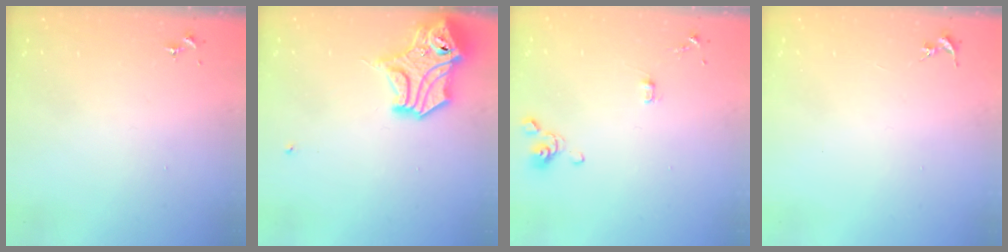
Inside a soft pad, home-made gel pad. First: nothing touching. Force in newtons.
{"total": 14.1, "press": 14.0, "slide": 1.9}
{"total": 4.4, "press": 4.0, "slide": 1.8}
{"total": 0.0}